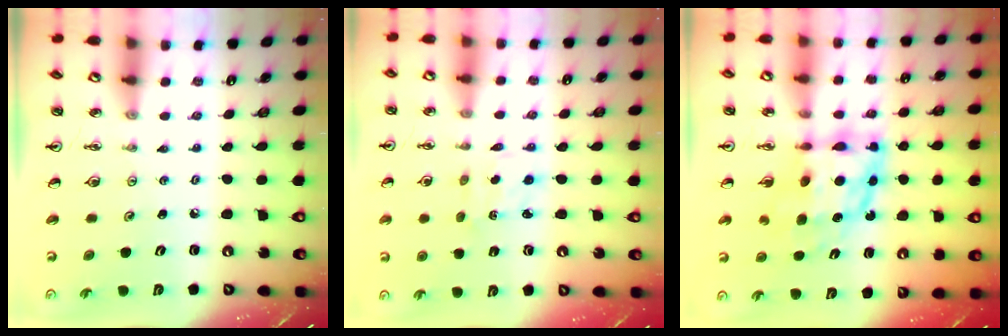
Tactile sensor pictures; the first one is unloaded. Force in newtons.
{"total": 2.3, "press": 2.1, "slide": 0.8}
{"total": 10.8, "press": 10.7, "slide": 1.0}